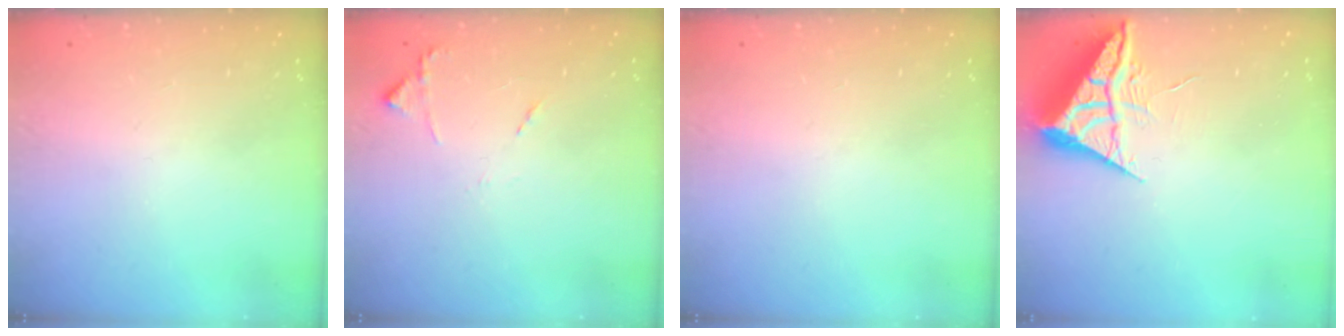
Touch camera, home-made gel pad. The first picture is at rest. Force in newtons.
{"total": 7.8, "press": 7.7, "slide": 0.7}
{"total": 0.0}
{"total": 7.0, "press": 7.0, "slide": 0.3}